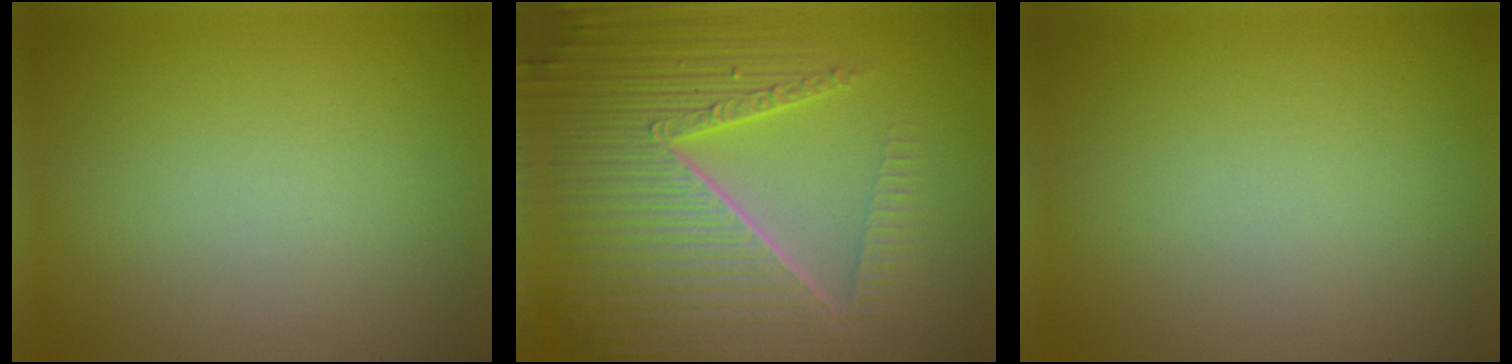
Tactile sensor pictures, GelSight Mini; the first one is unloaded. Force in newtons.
{"total": 10.5, "press": 6.5, "slide": 8.2}
{"total": 0.0}